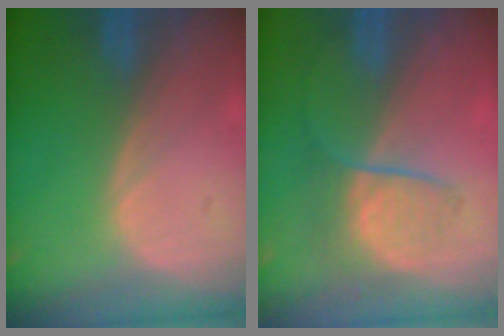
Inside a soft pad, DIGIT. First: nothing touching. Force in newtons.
{"total": 6.4, "press": 6.0, "slide": 2.3}